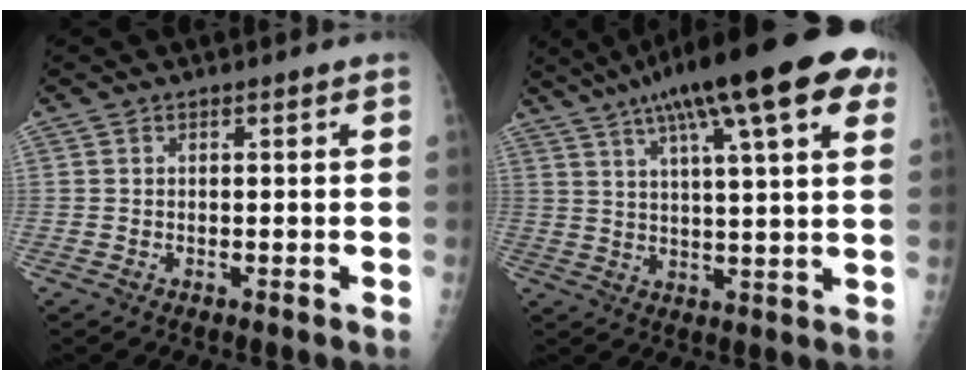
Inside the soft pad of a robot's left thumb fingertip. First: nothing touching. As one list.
[{"total": 23.0, "force": [12.1, 5.1, 18.9], "torque": [-0.286, 0.015, 0.172]}]